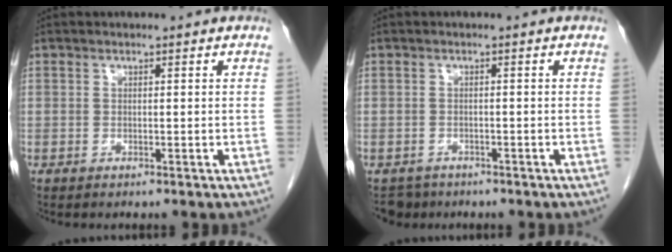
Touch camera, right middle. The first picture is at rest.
{"total": 2.6, "force": [-2.1, 1.5, -0.1], "torque": [-0.002, 0.001, -0.032]}